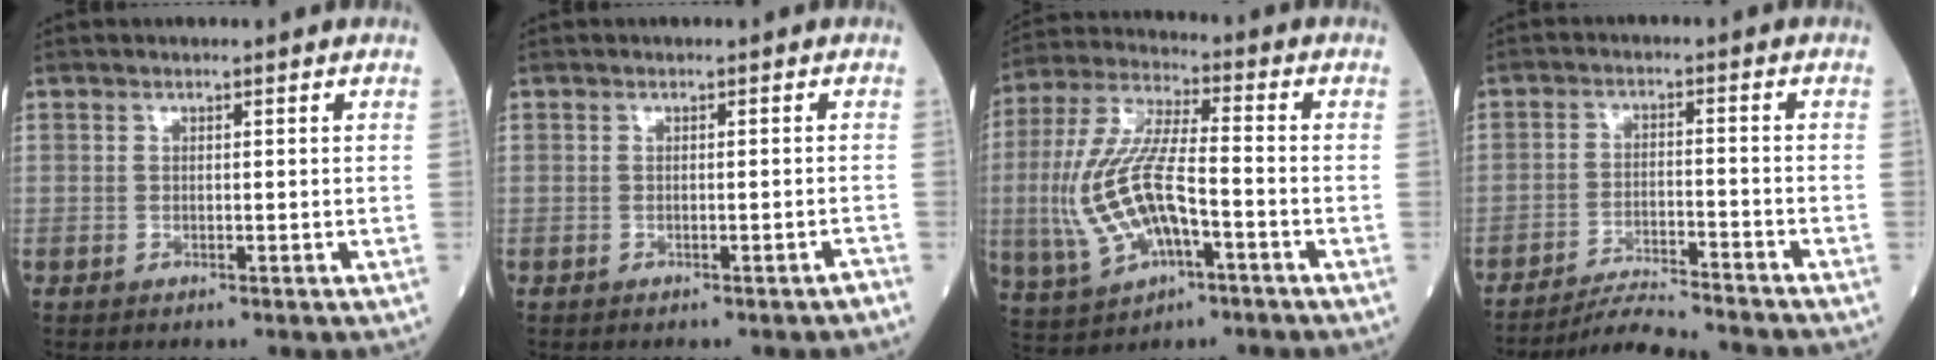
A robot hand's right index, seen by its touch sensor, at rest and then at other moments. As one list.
[{"total": 0.7, "force": [-0.6, 0.0, 0.5], "torque": [-0.012, 0.005, -0.007]}, {"total": 14.4, "force": [-3.3, 4.5, 13.2], "torque": [-0.295, 0.002, -0.056]}, {"total": 10.3, "force": [-9.9, -0.6, 3.0], "torque": [-0.043, -0.015, -0.162]}]